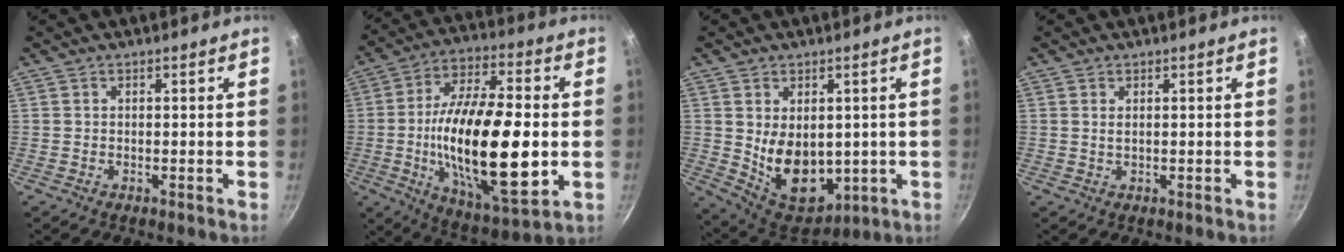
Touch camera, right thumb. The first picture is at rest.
{"total": 26.4, "force": [-2.6, 10.2, 24.2], "torque": [-0.418, 0.003, -0.045]}
{"total": 13.4, "force": [0.2, 9.2, 9.8], "torque": [-0.125, -0.032, 0.034]}
{"total": 1.1, "force": [0.4, 0.5, 0.9], "torque": [-0.015, 0.001, 0.007]}